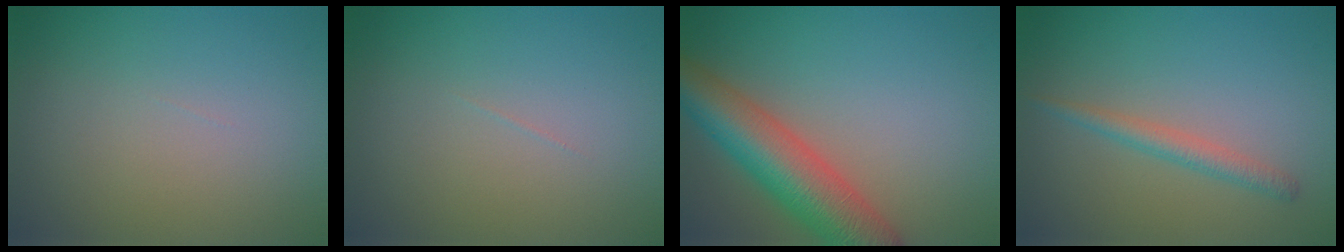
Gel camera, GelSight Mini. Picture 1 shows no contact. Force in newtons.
{"total": 0.0}
{"total": 8.0, "press": 8.0, "slide": 0.3}
{"total": 1.9, "press": 1.9, "slide": 0.1}